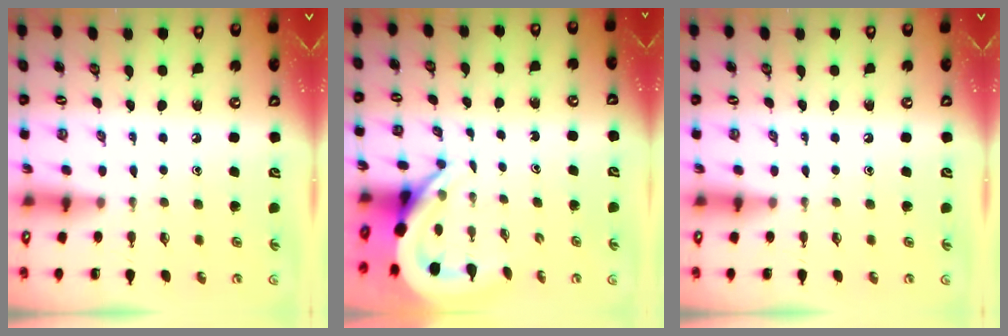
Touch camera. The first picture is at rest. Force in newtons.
{"total": 6.3, "press": 6.3, "slide": 0.9}
{"total": 0.0}